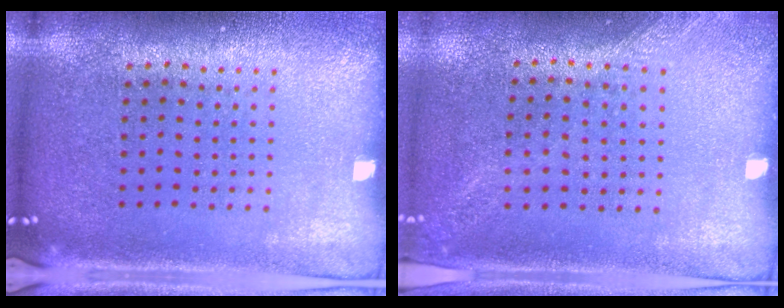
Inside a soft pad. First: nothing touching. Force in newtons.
{"total": 1.2, "press": 1.2, "slide": 0.4}